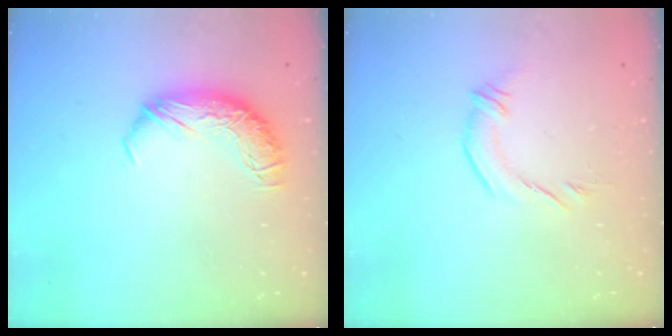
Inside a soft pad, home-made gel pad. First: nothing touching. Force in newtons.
{"total": 2.4, "press": 2.2, "slide": 1.1}